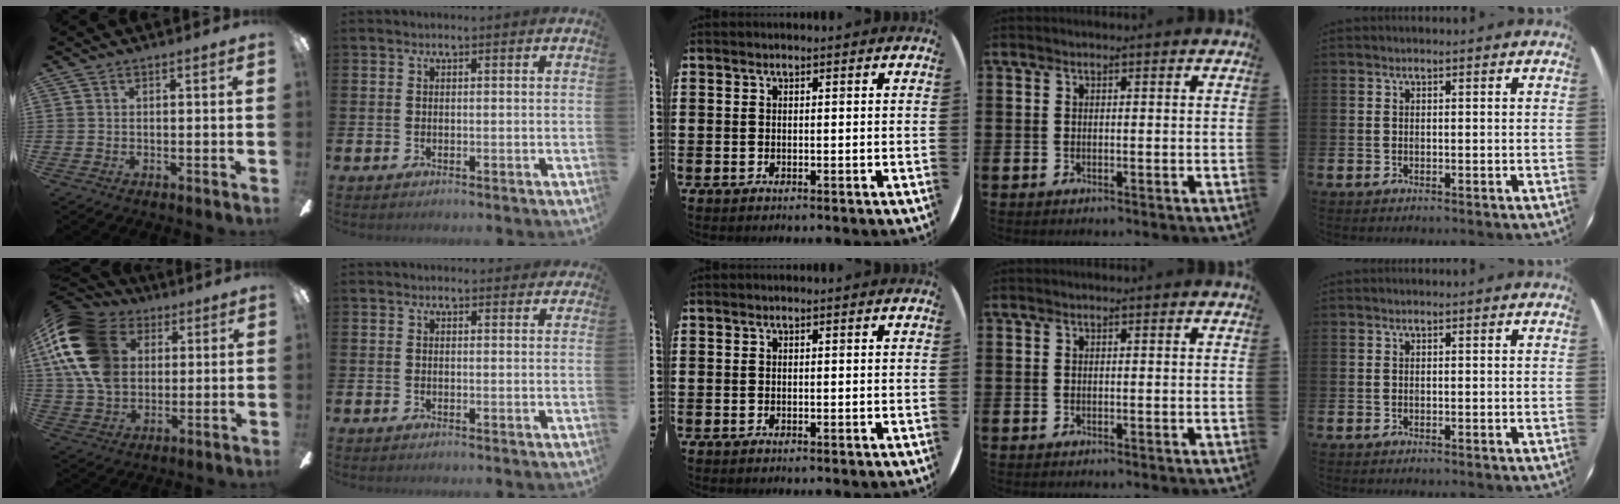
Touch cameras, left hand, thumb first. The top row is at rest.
{"thumb": {"total": 20.1, "force": [6.1, 14.4, 12.6], "torque": [-0.266, -0.004, 0.114]}, "index": {"total": 1.1, "force": [0.9, 0.6, 0.1], "torque": [0.010, 0.002, 0.014]}}